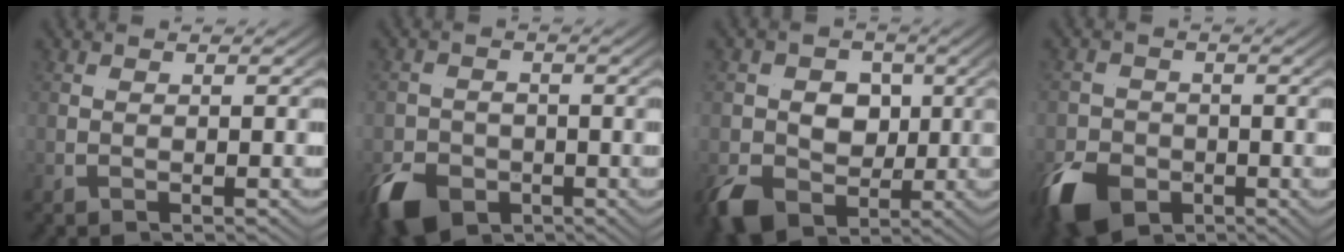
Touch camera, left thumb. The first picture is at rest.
{"total": 6.5, "force": [-1.7, 4.7, 4.1], "torque": [-0.068, -0.017, -0.027]}
{"total": 14.0, "force": [-0.3, 10.5, 9.3], "torque": [-0.138, -0.015, -0.007]}
{"total": 7.8, "force": [-1.8, 5.6, 5.1], "torque": [-0.087, -0.017, -0.027]}